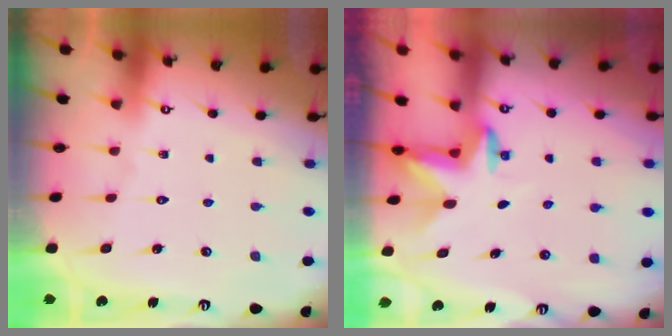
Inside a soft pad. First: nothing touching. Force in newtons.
{"total": 2.8, "press": 2.8, "slide": 0.7}